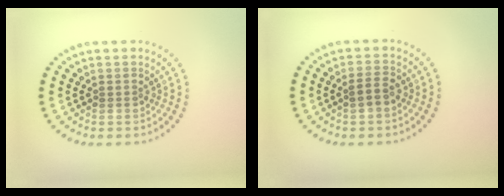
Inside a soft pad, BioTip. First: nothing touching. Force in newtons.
{"total": 1.3, "press": 1.2, "slide": 0.6}